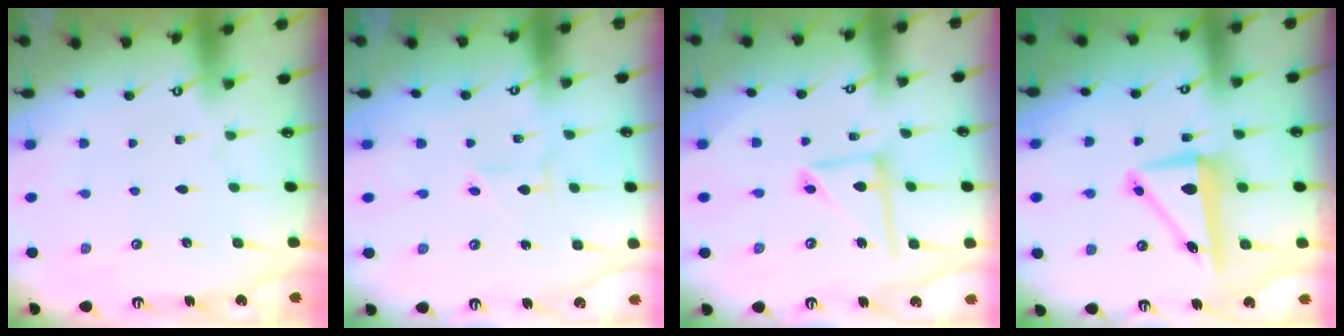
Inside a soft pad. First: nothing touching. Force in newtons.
{"total": 2.4, "press": 2.4, "slide": 0.2}
{"total": 11.2, "press": 11.1, "slide": 1.0}
{"total": 8.7, "press": 8.4, "slide": 2.1}